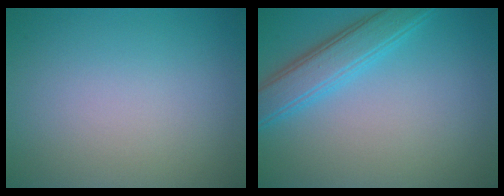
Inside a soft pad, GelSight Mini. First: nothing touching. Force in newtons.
{"total": 4.2, "press": 4.2, "slide": 0.3}